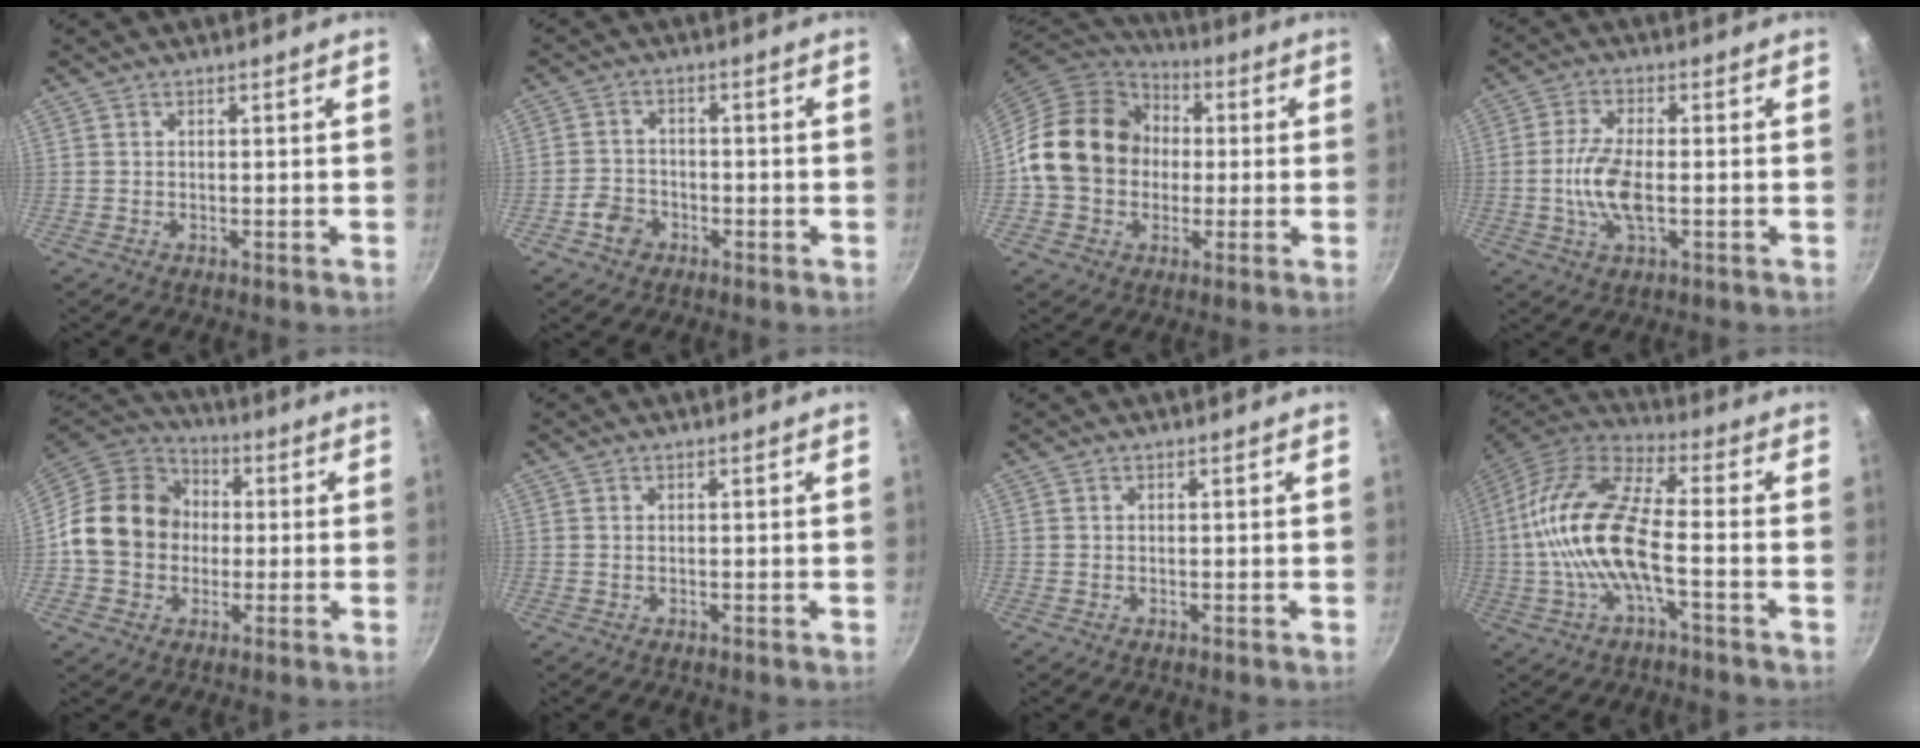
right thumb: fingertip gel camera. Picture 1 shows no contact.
{"total": 4.1, "force": [-2.2, 3.2, 1.4], "torque": [-0.014, 0.025, -0.039]}
{"total": 17.1, "force": [0.6, 14.4, 9.2], "torque": [-0.126, 0.031, 0.001]}
{"total": 8.5, "force": [-1.1, 3.5, 7.7], "torque": [-0.155, 0.008, -0.027]}
{"total": 16.1, "force": [-0.1, 13.8, 8.4], "torque": [-0.113, 0.030, -0.016]}
{"total": 0.0}
{"total": 0.0}
{"total": 16.8, "force": [-2.7, 6.1, 15.4], "torque": [-0.302, 0.036, -0.065]}